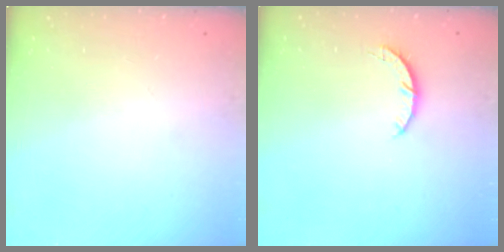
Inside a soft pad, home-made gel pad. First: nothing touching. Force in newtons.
{"total": 3.2, "press": 3.2, "slide": 0.4}